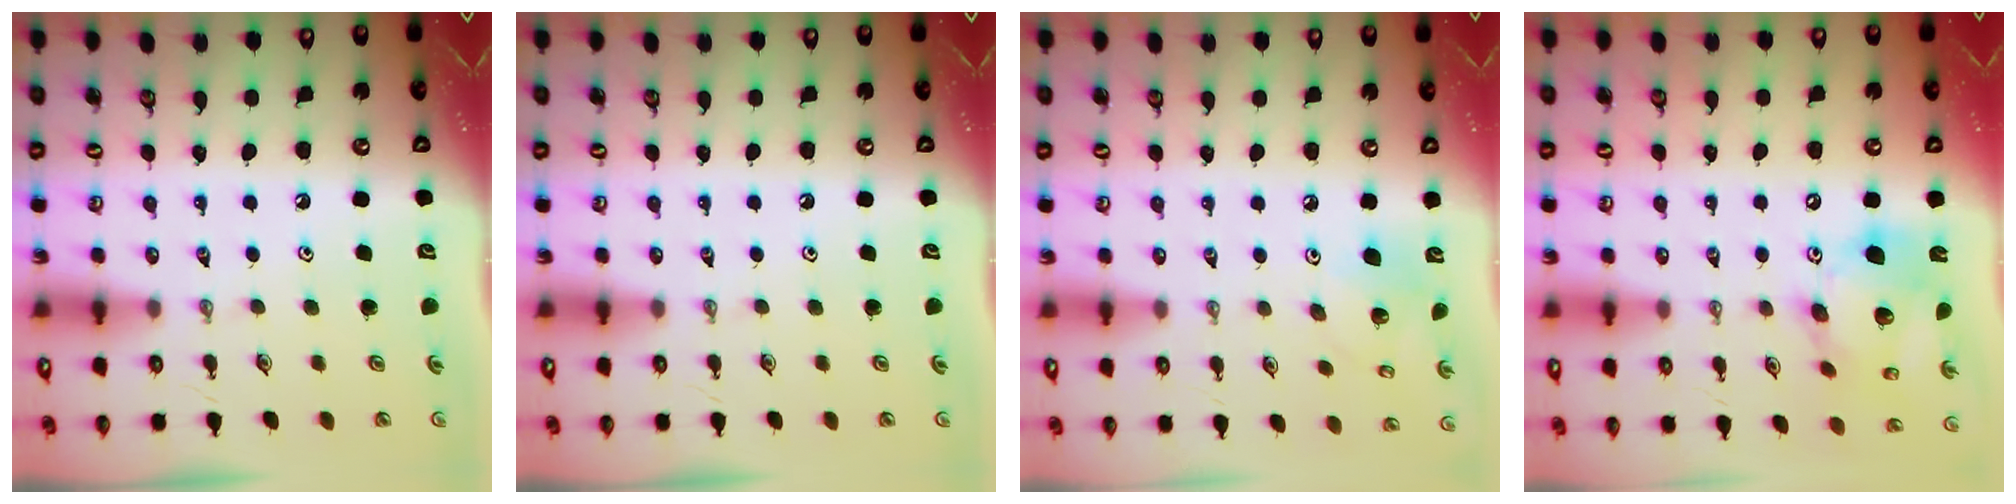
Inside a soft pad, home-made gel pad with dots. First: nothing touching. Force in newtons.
{"total": 0.0}
{"total": 8.7, "press": 8.4, "slide": 1.9}
{"total": 16.5, "press": 16.3, "slide": 2.5}